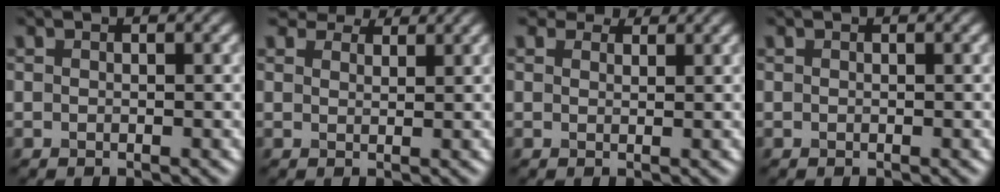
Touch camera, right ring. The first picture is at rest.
{"total": 3.9, "force": [3.5, 1.4, 1.2], "torque": [-0.028, -0.007, 0.057]}
{"total": 2.4, "force": [2.1, 1.0, 0.6], "torque": [-0.014, -0.006, 0.028]}
{"total": 0.0}